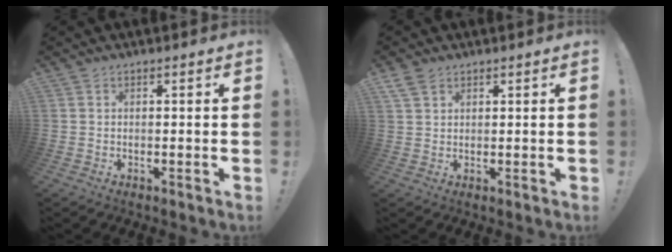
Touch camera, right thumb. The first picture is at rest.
{"total": 3.8, "force": [2.4, 2.2, 1.9], "torque": [-0.034, -0.007, 0.047]}